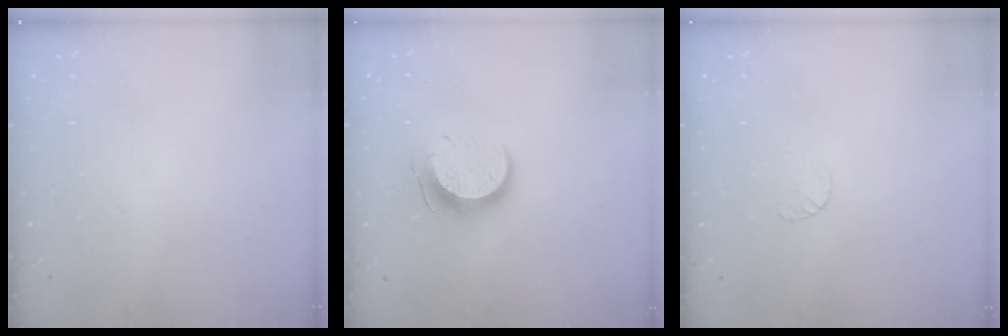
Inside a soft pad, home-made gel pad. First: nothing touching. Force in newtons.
{"total": 10.1, "press": 10.1, "slide": 0.4}
{"total": 3.7, "press": 3.7, "slide": 0.3}